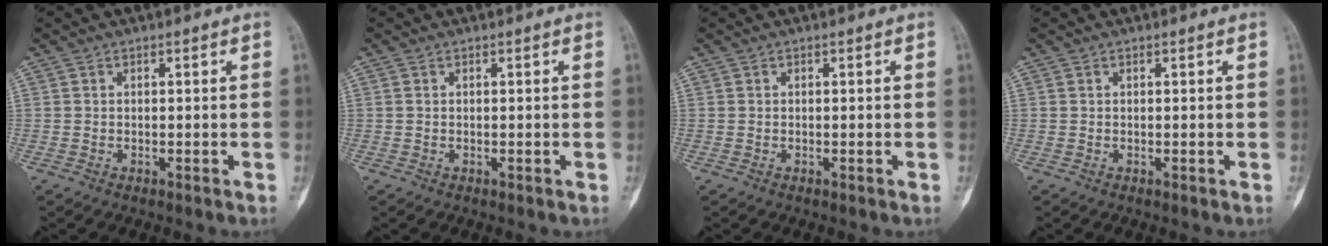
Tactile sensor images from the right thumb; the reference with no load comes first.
{"total": 0.0}
{"total": 0.0}
{"total": 0.0}